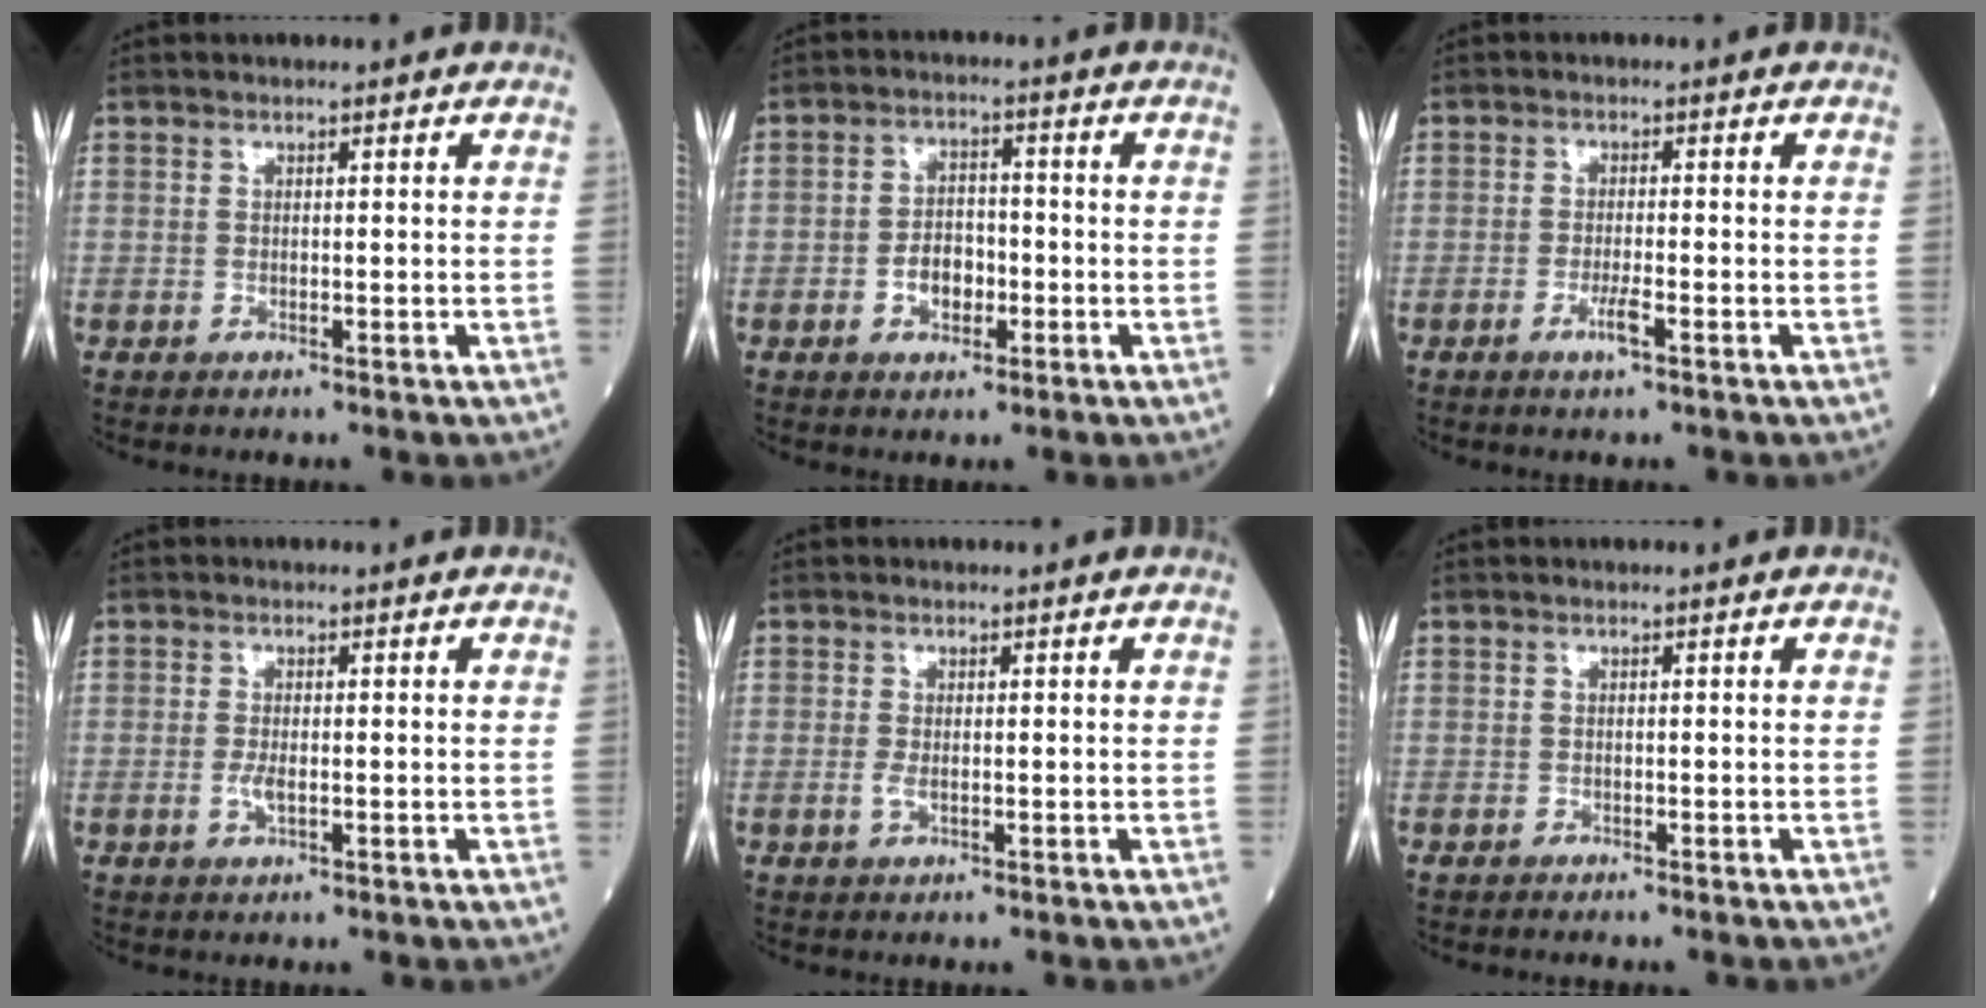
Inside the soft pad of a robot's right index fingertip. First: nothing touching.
{"total": 4.6, "force": [-1.5, 2.9, 3.3], "torque": [-0.054, 0.009, -0.024]}
{"total": 2.6, "force": [-1.3, 0.0, 2.3], "torque": [-0.045, -0.004, -0.025]}
{"total": 1.9, "force": [-0.5, 0.6, 1.7], "torque": [-0.039, -0.002, -0.008]}
{"total": 1.1, "force": [-0.2, 0.4, 1.0], "torque": [-0.024, -0.002, -0.004]}
{"total": 0.9, "force": [-0.9, 0.2, 0.3], "torque": [-0.004, 0.000, -0.014]}